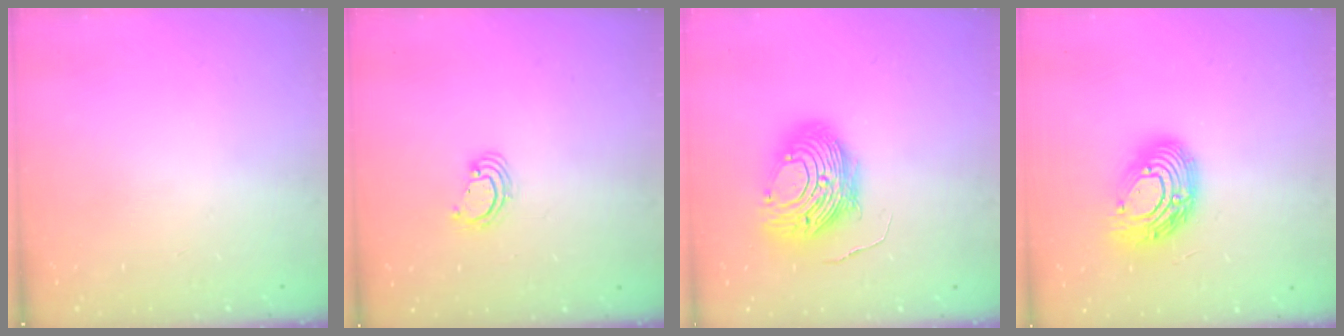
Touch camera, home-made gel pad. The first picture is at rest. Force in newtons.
{"total": 2.8, "press": 2.8, "slide": 0.2}
{"total": 12.9, "press": 12.9, "slide": 0.6}
{"total": 13.9, "press": 13.9, "slide": 0.9}